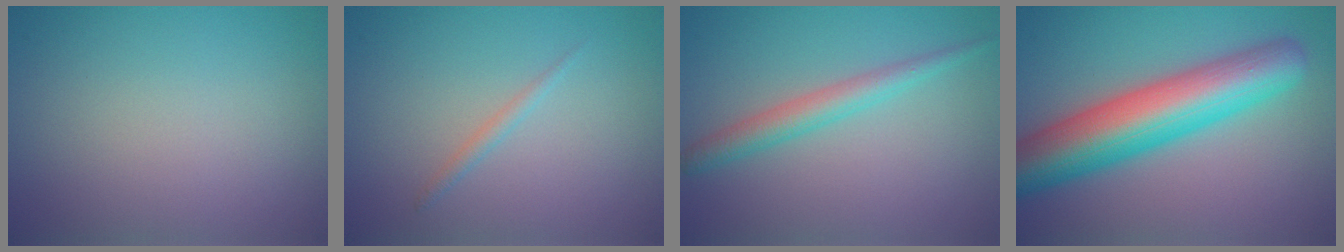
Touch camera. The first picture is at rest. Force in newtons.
{"total": 0.9, "press": 0.9, "slide": 0.1}
{"total": 2.6, "press": 2.6, "slide": 0.0}
{"total": 10.1, "press": 10.0, "slide": 0.2}